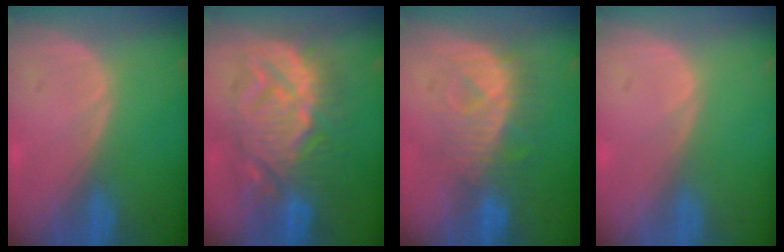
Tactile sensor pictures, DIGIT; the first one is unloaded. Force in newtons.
{"total": 11.5, "press": 11.5, "slide": 1.0}
{"total": 8.1, "press": 7.9, "slide": 2.0}
{"total": 0.0}